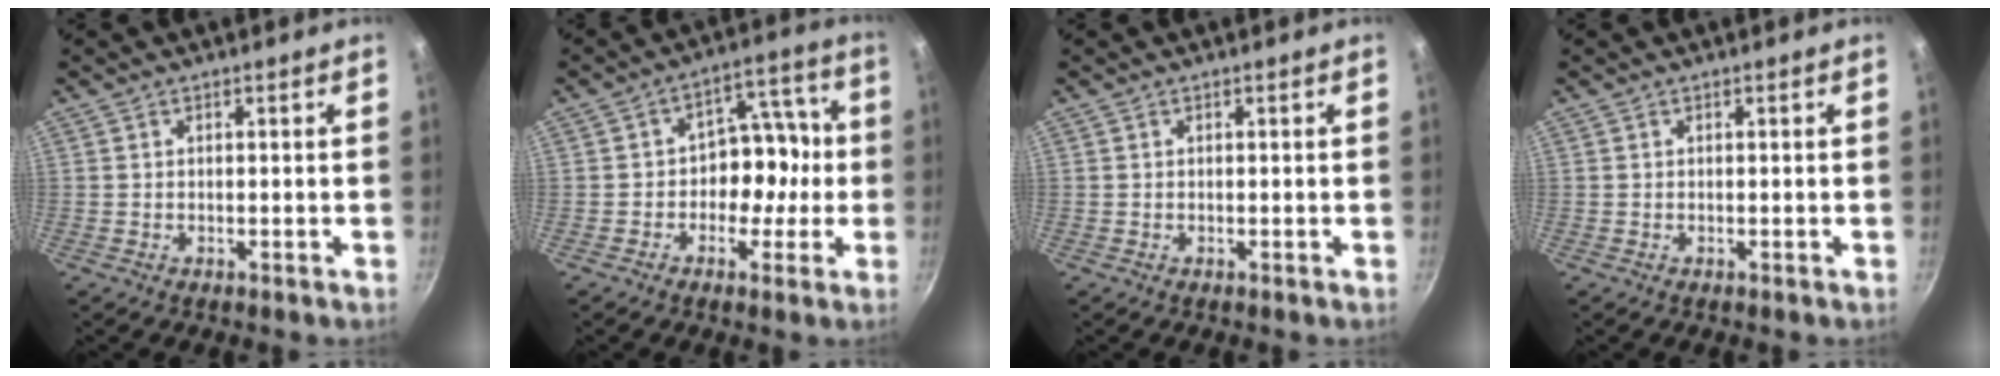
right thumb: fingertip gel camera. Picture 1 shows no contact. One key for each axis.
{"total": 10.1, "fx": -1.6, "fy": 7.5, "fz": 6.5, "tx": -0.028, "ty": 0.046, "tz": -0.032}
{"total": 0.0}
{"total": 0.0}